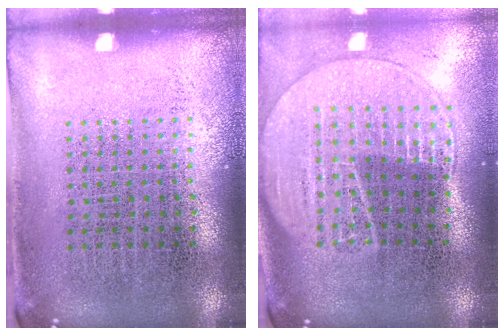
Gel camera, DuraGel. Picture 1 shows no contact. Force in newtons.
{"total": 2.0, "press": 1.8, "slide": 0.9}